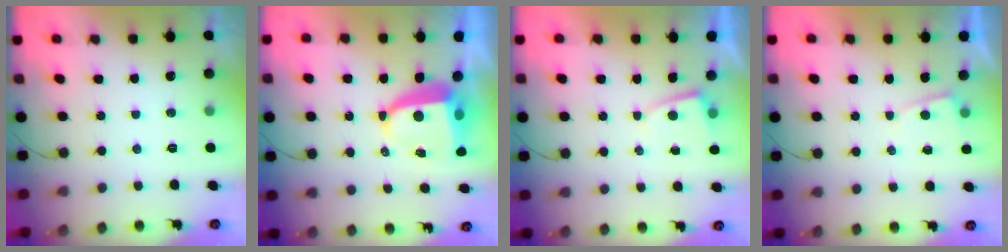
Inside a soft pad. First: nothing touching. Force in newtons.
{"total": 8.3, "press": 8.2, "slide": 1.1}
{"total": 1.0, "press": 1.0, "slide": 0.3}
{"total": 1.2, "press": 1.2, "slide": 0.1}